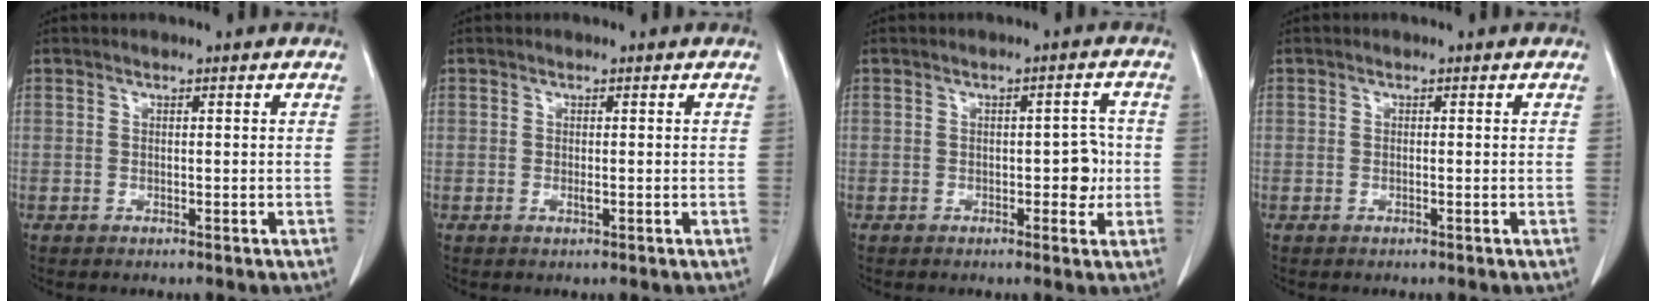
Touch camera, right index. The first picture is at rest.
{"total": 0.6, "force": [-0.1, 0.0, 0.6], "torque": [-0.014, -0.003, -0.002]}
{"total": 3.9, "force": [-0.6, 1.8, 3.4], "torque": [-0.036, 0.009, -0.006]}
{"total": 0.0}